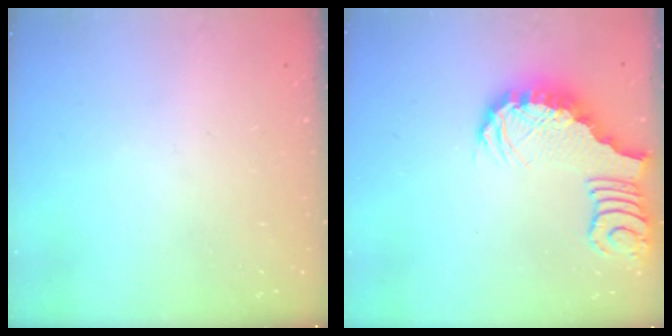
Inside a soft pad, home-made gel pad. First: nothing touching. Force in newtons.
{"total": 2.6, "press": 2.5, "slide": 0.5}